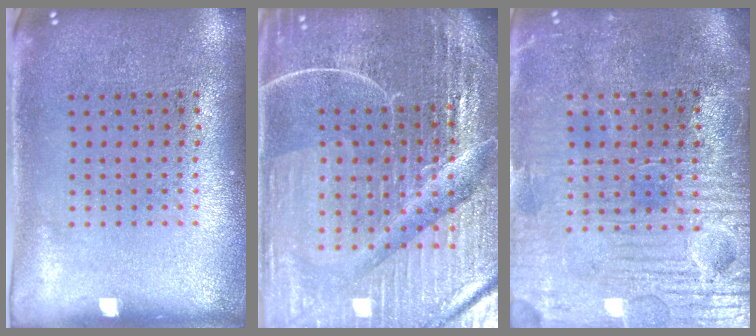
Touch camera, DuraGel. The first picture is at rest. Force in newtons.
{"total": 6.9, "press": 6.0, "slide": 3.3}
{"total": 3.9, "press": 3.8, "slide": 1.2}